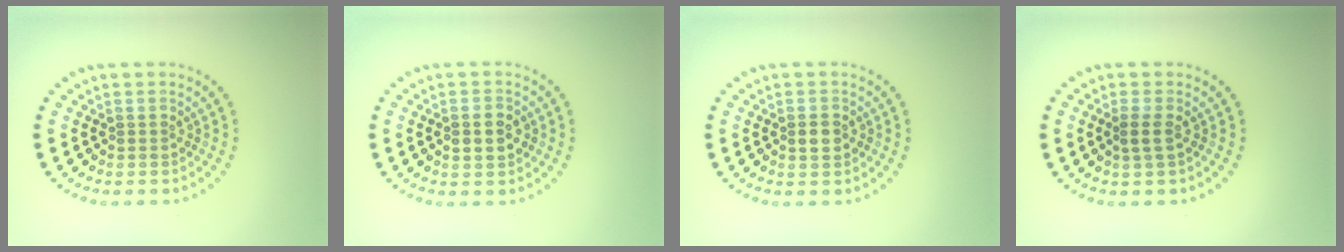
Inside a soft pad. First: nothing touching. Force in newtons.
{"total": 2.7, "press": 2.7, "slide": 0.1}
{"total": 1.6, "press": 1.6, "slide": 0.3}
{"total": 1.3, "press": 1.1, "slide": 0.6}